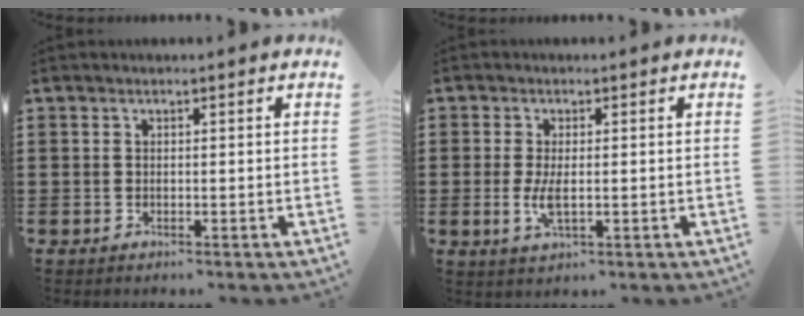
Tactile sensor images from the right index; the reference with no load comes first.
{"total": 3.7, "force": [-0.2, 1.3, 3.4], "torque": [-0.073, -0.004, -0.007]}